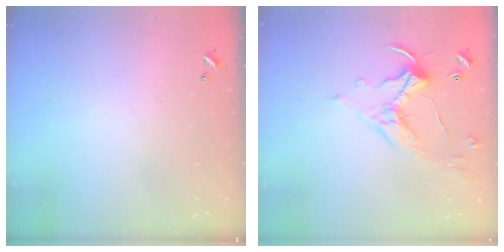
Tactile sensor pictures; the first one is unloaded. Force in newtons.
{"total": 1.1, "press": 1.1, "slide": 0.1}